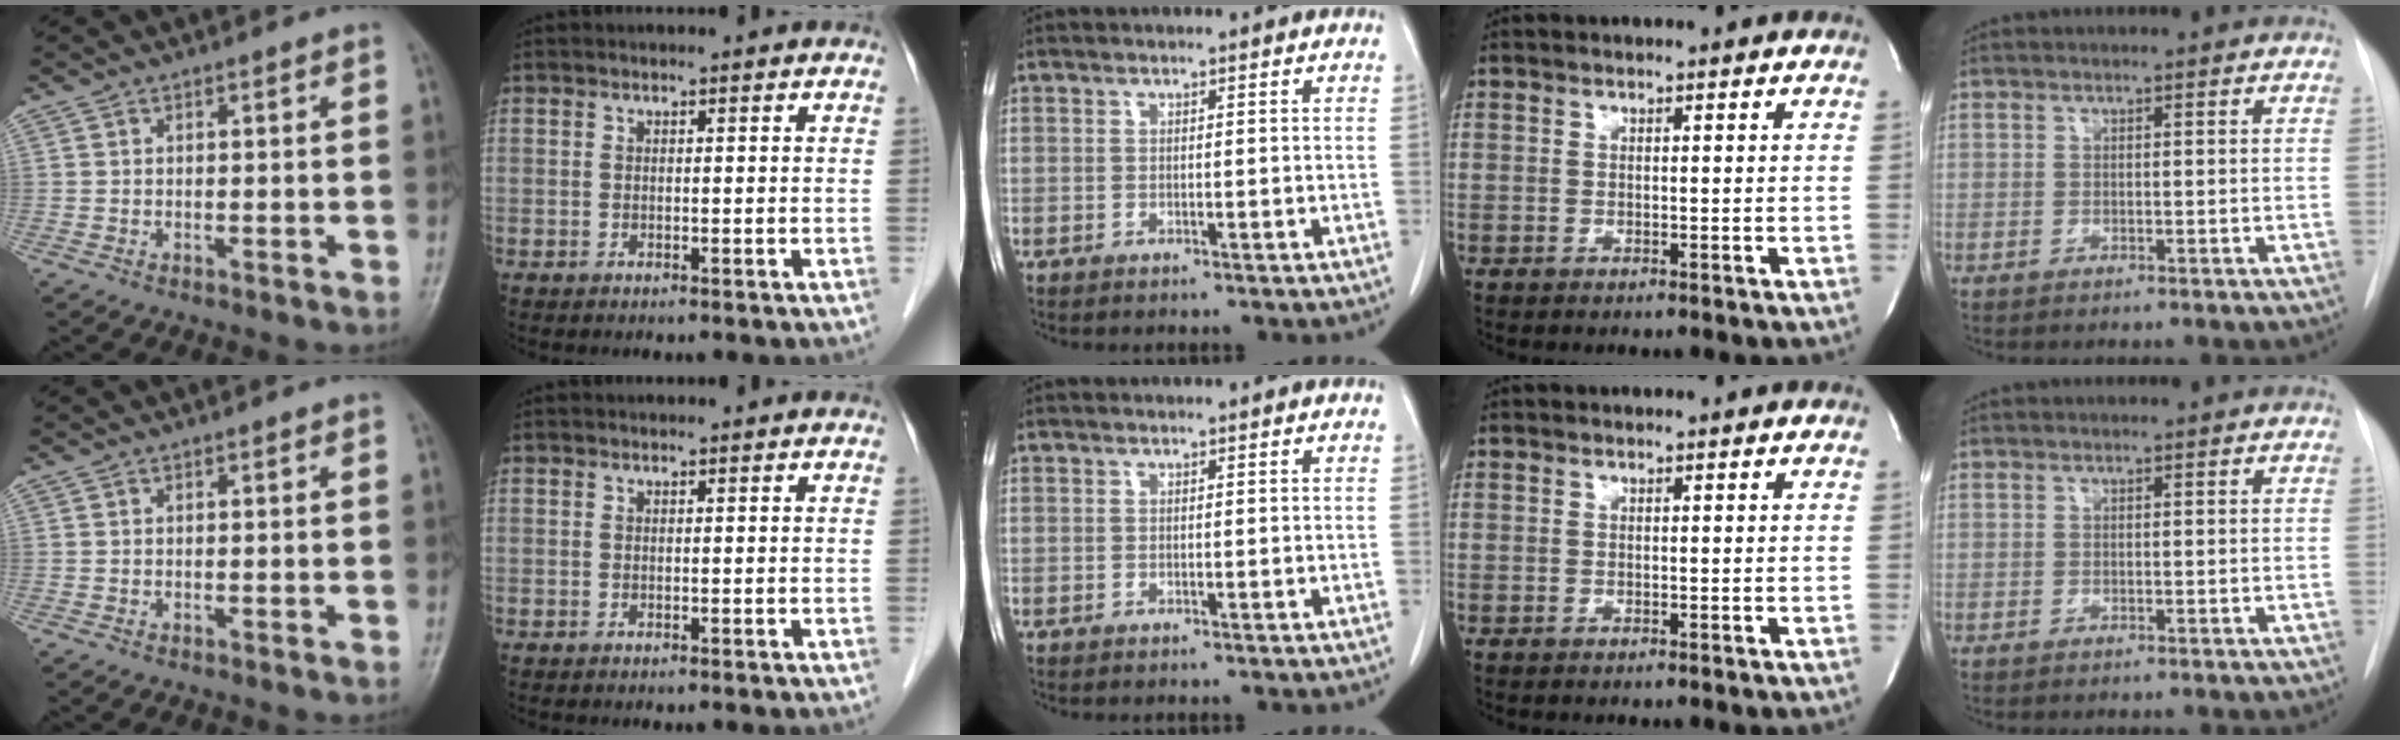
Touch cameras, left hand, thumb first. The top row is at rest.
{}